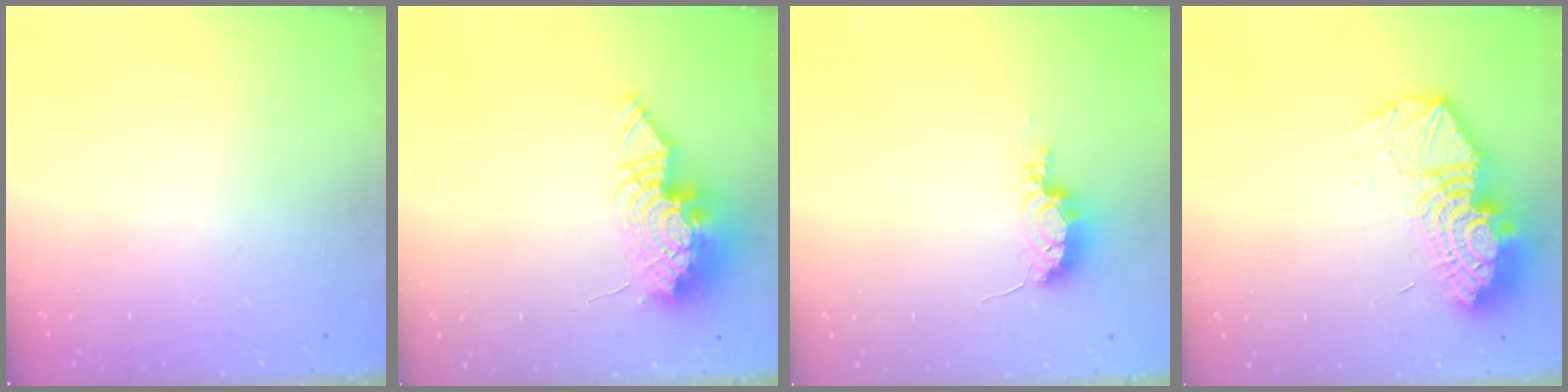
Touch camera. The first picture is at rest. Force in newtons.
{"total": 13.5, "press": 13.5, "slide": 1.4}
{"total": 7.4, "press": 7.4, "slide": 0.5}
{"total": 17.0, "press": 16.9, "slide": 1.5}